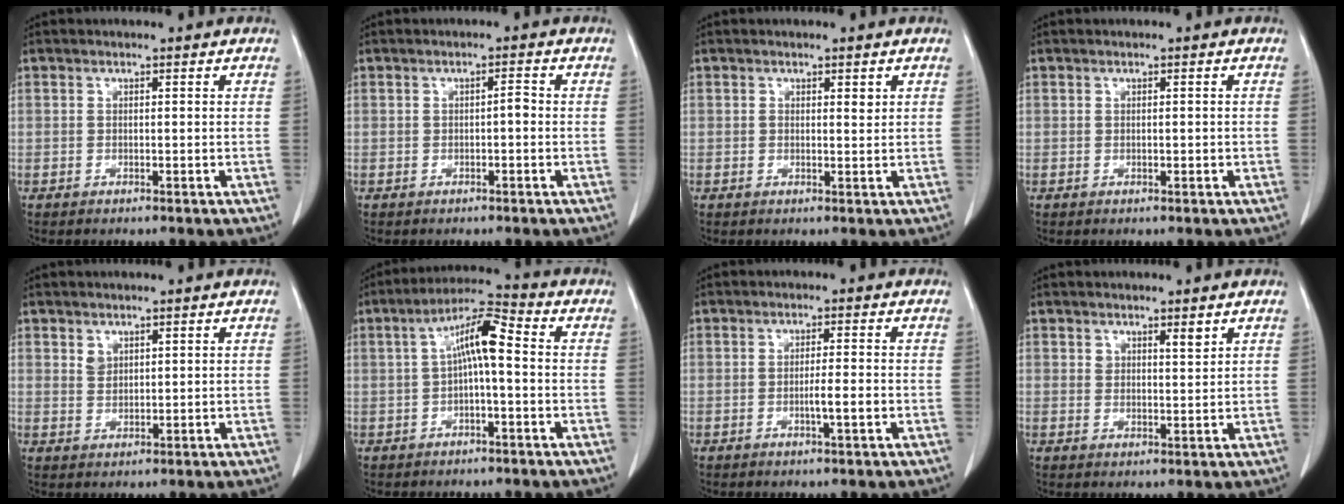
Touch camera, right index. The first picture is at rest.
{"total": 1.9, "force": [-0.3, 0.7, 1.7], "torque": [-0.033, 0.012, -0.002]}
{"total": 1.8, "force": [0.6, 0.9, 1.4], "torque": [-0.029, 0.003, 0.011]}
{"total": 1.2, "force": [-0.2, 0.6, 1.0], "torque": [-0.025, 0.004, 0.002]}
{"total": 2.2, "force": [1.1, 1.6, 1.1], "torque": [-0.022, 0.003, 0.029]}
{"total": 8.1, "force": [0.5, 2.0, 7.8], "torque": [-0.149, 0.032, 0.005]}
{"total": 3.4, "force": [-0.9, 0.4, 3.3], "torque": [-0.059, 0.000, -0.013]}
{"total": 2.6, "force": [1.7, 1.0, 1.7], "torque": [-0.029, -0.003, 0.033]}